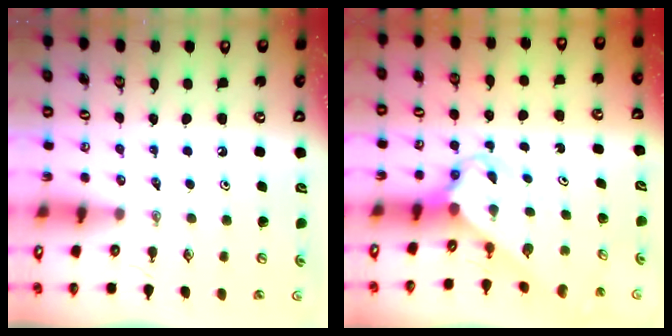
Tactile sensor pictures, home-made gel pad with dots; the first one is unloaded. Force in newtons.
{"total": 2.7, "press": 2.7, "slide": 0.2}